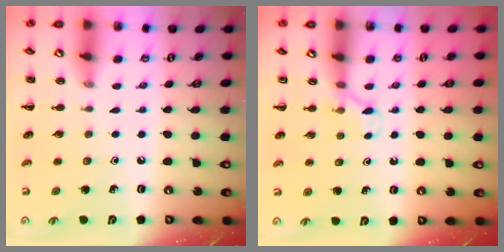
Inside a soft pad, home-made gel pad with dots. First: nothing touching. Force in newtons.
{"total": 4.8, "press": 4.6, "slide": 1.4}